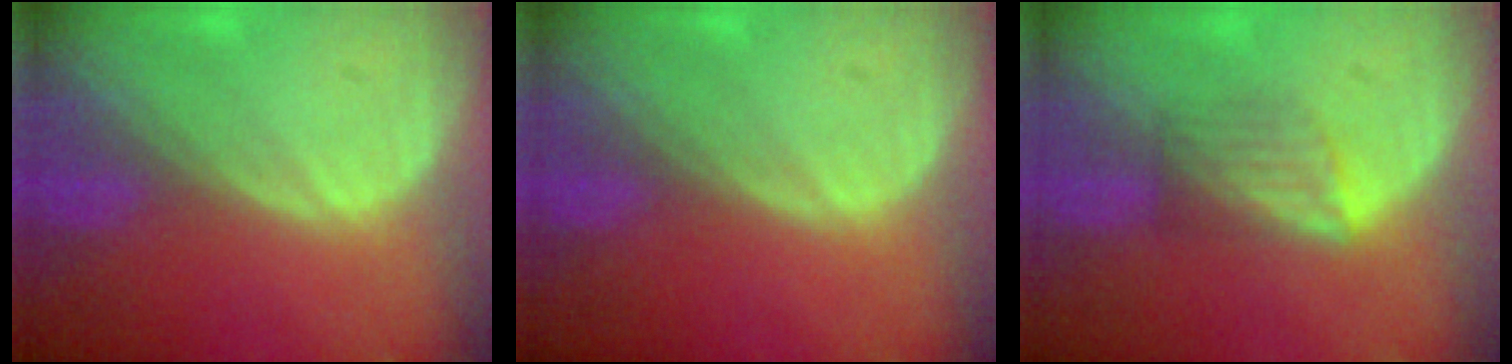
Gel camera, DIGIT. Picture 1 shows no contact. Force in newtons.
{"total": 0.0}
{"total": 3.7, "press": 3.5, "slide": 1.3}